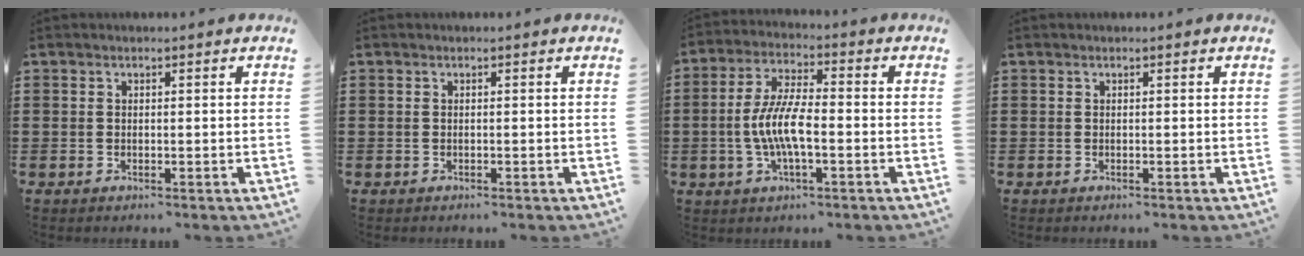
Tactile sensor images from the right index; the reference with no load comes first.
{"total": 0.0}
{"total": 7.7, "force": [-1.7, 2.5, 7.1], "torque": [-0.163, -0.009, -0.040]}
{"total": 0.0}